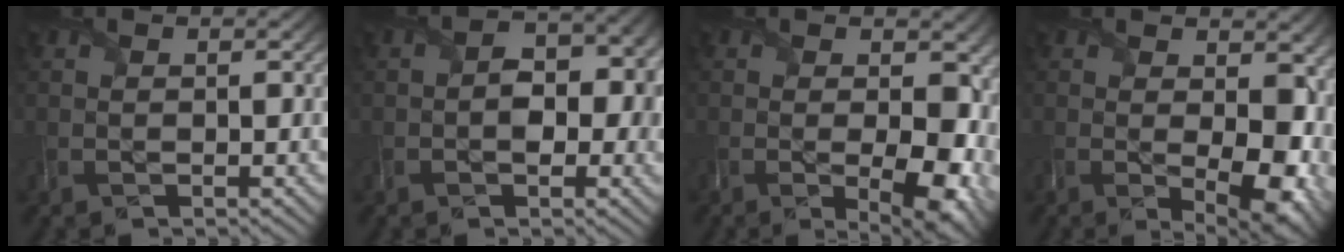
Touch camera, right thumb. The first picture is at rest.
{"total": 4.4, "force": [-0.7, 2.9, 3.2], "torque": [-0.044, -0.006, -0.013]}
{"total": 10.6, "force": [-1.9, 5.1, 9.1], "torque": [-0.124, -0.019, -0.019]}
{"total": 11.3, "force": [-1.0, 6.0, 9.6], "torque": [-0.133, -0.024, 0.002]}